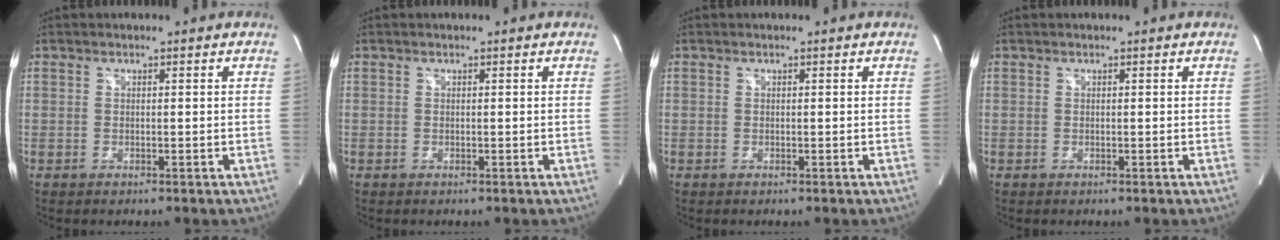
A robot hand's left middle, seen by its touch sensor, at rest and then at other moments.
{"total": 0.0}
{"total": 0.0}
{"total": 0.0}